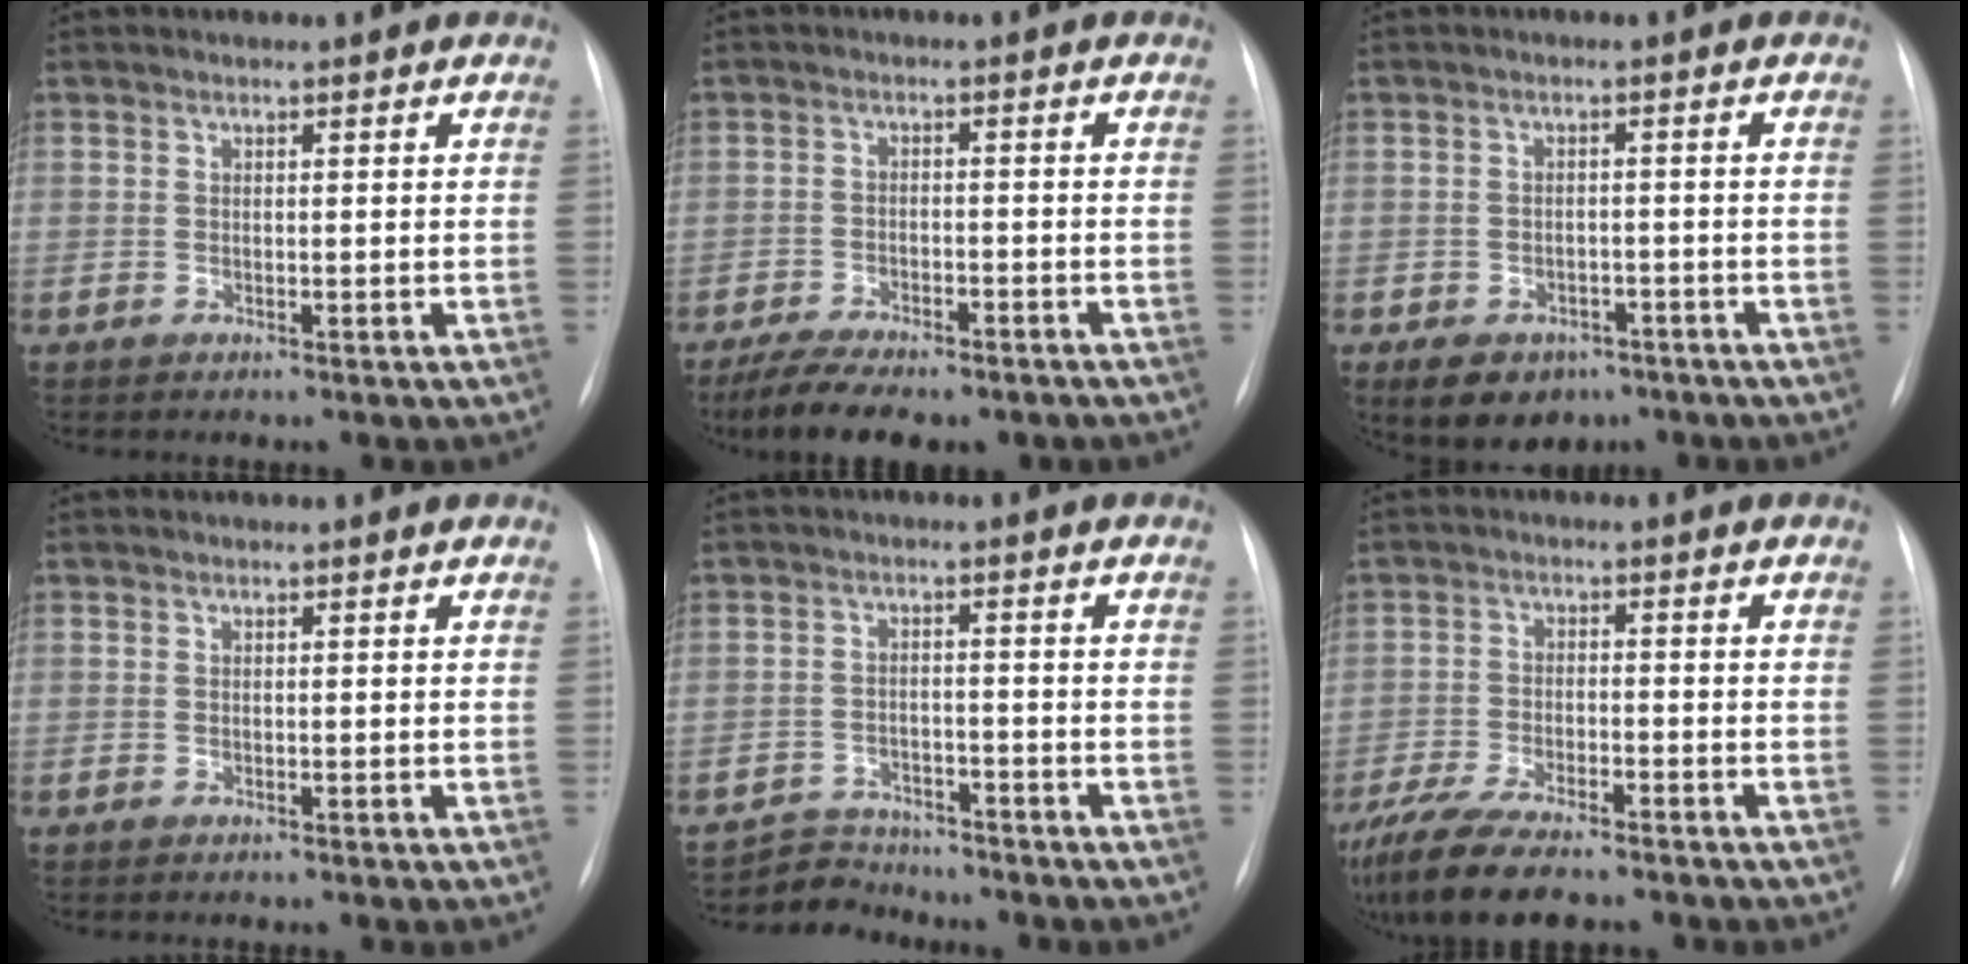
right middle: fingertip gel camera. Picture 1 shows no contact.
{"total": 10.9, "force": [-8.7, 3.6, 5.6], "torque": [-0.087, -0.005, -0.126]}
{"total": 8.0, "force": [-5.1, 5.3, 3.1], "torque": [-0.050, 0.006, -0.066]}
{"total": 0.0}
{"total": 4.6, "force": [-4.3, 1.1, -1.2], "torque": [0.022, 0.001, -0.073]}
{"total": 12.4, "force": [-10.1, 2.6, 6.7], "torque": [-0.123, -0.025, -0.166]}